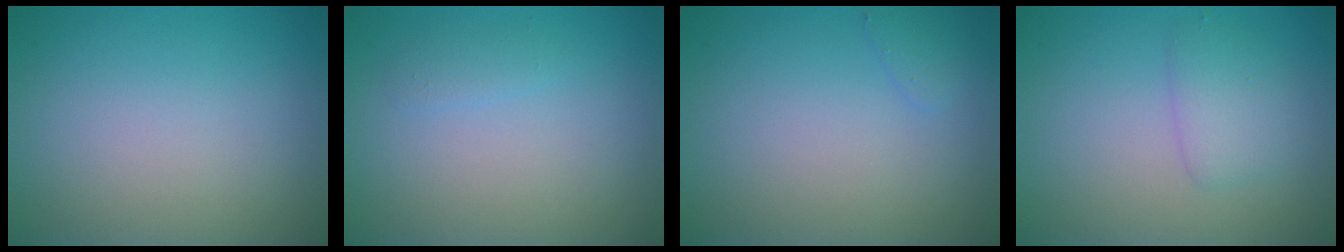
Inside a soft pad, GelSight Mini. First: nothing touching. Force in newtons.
{"total": 0.9, "press": 0.9, "slide": 0.0}
{"total": 0.8, "press": 0.8, "slide": 0.1}
{"total": 2.0, "press": 2.0, "slide": 0.1}